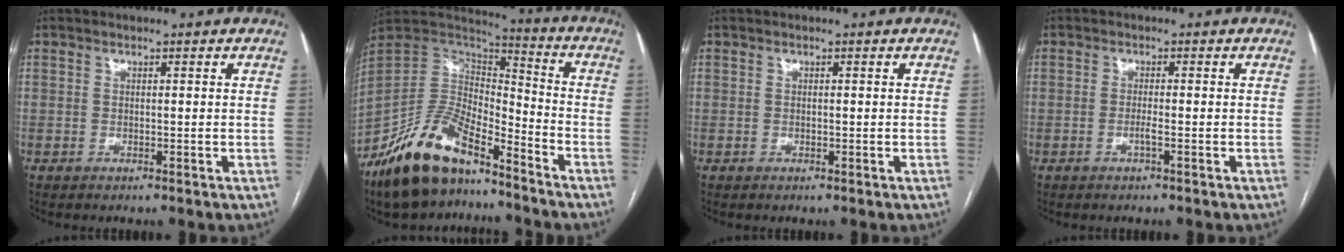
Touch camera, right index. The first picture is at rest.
{"total": 17.2, "force": [-13.0, 6.0, 9.6], "torque": [-0.184, 0.015, -0.240]}
{"total": 0.0}
{"total": 1.4, "force": [-0.6, -0.1, 1.2], "torque": [-0.024, 0.000, -0.012]}